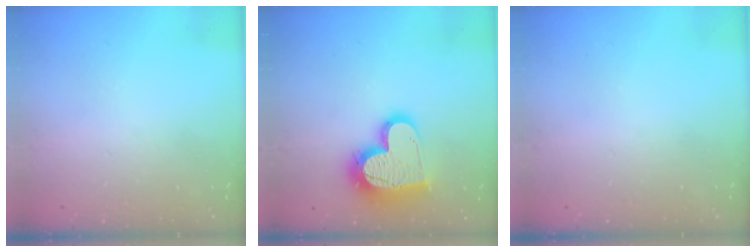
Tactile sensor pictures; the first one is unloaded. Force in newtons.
{"total": 17.7, "press": 17.6, "slide": 1.5}
{"total": 0.0}